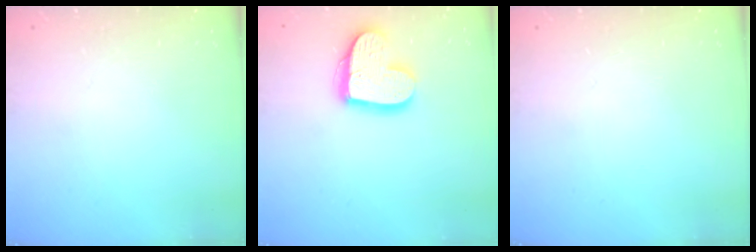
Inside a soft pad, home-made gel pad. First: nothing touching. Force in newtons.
{"total": 16.6, "press": 16.6, "slide": 1.4}
{"total": 0.0}